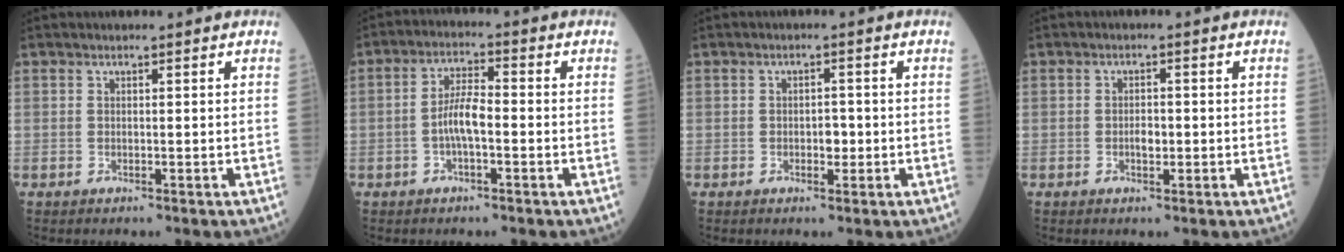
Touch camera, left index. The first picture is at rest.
{"total": 5.0, "force": [-1.4, 1.2, 4.6], "torque": [-0.094, 0.005, -0.030]}
{"total": 1.9, "force": [-0.7, 1.0, 1.4], "torque": [-0.016, 0.001, -0.011]}
{"total": 1.7, "force": [-0.6, 0.8, 1.4], "torque": [-0.023, -0.001, -0.011]}